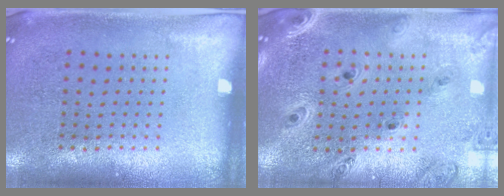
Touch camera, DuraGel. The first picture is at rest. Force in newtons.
{"total": 1.3, "press": 1.3, "slide": 0.2}